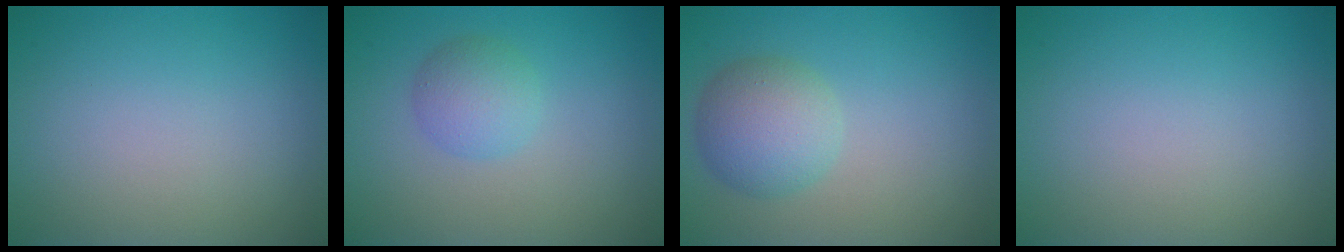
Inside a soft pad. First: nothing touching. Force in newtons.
{"total": 2.6, "press": 2.6, "slide": 0.1}
{"total": 4.2, "press": 4.2, "slide": 0.4}
{"total": 0.0}